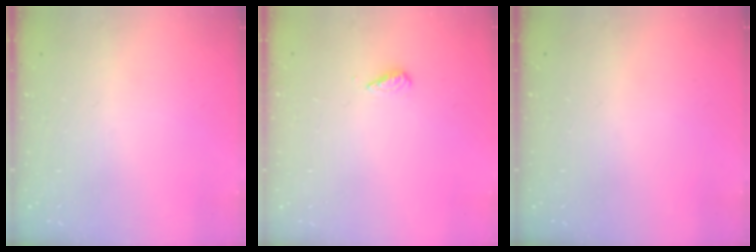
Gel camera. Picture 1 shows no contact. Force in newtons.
{"total": 2.7, "press": 2.6, "slide": 0.4}
{"total": 0.0}